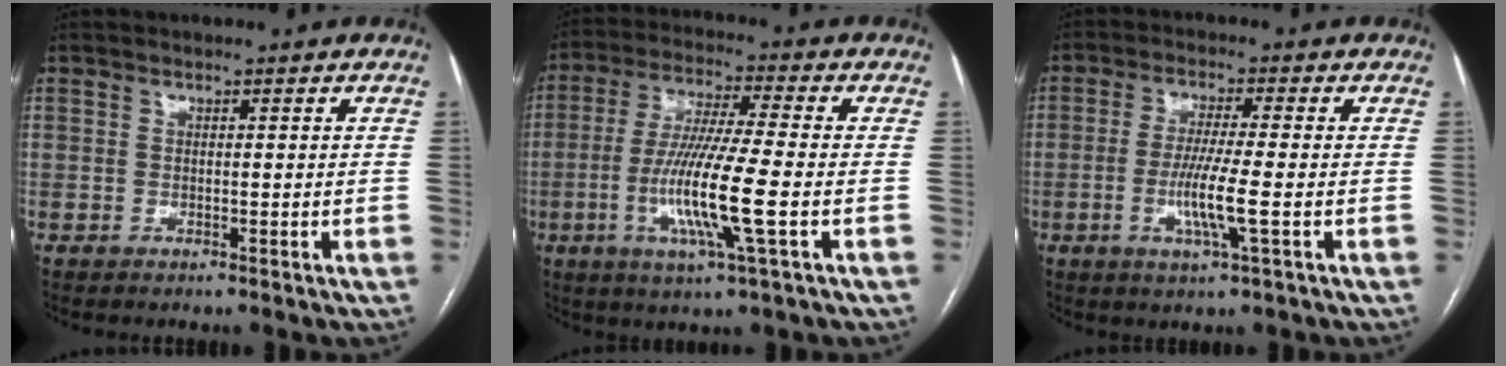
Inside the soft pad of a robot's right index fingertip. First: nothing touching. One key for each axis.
{"total": 12.4, "fx": -3.1, "fy": -0.3, "fz": 12.1, "tx": -0.244, "ty": -0.016, "tz": -0.065}
{"total": 6.7, "fx": -1.6, "fy": -0.5, "fz": 6.5, "tx": -0.127, "ty": -0.014, "tz": -0.033}